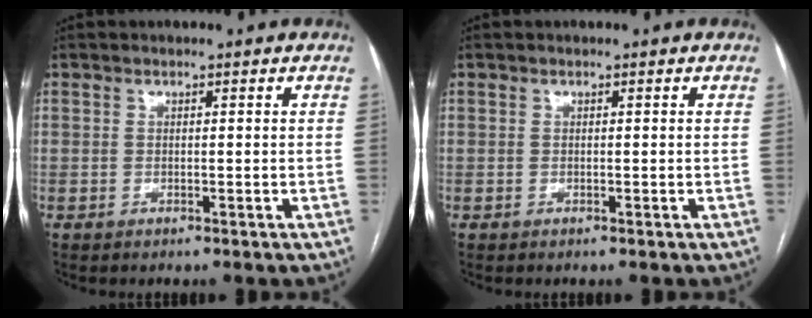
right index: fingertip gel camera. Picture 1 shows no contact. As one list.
[{"total": 0.0}]